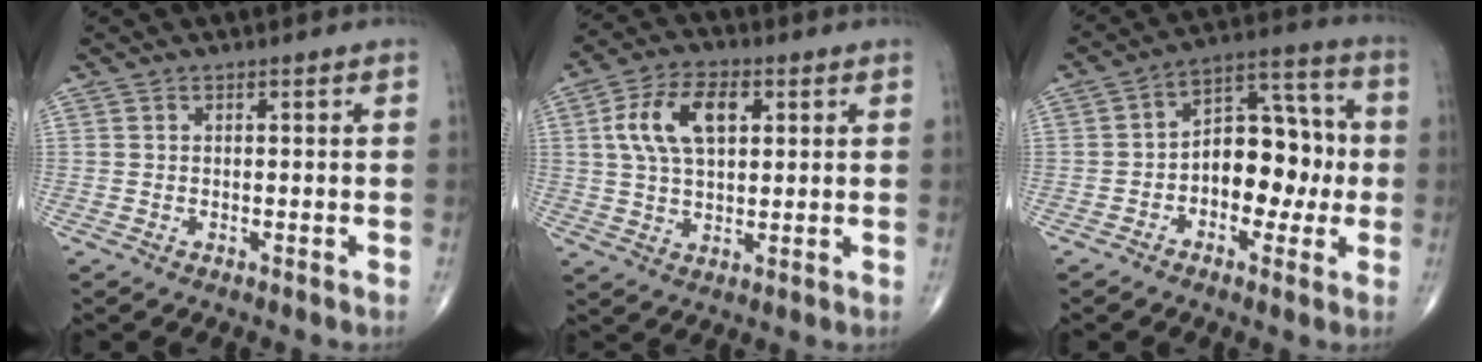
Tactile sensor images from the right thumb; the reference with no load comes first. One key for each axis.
{"total": 11.2, "fx": 3.0, "fy": 6.2, "fz": 8.8, "tx": -0.159, "ty": 0.008, "tz": 0.053}
{"total": 13.0, "fx": -1.6, "fy": 8.3, "fz": 9.9, "tx": -0.106, "ty": 0.045, "tz": -0.033}